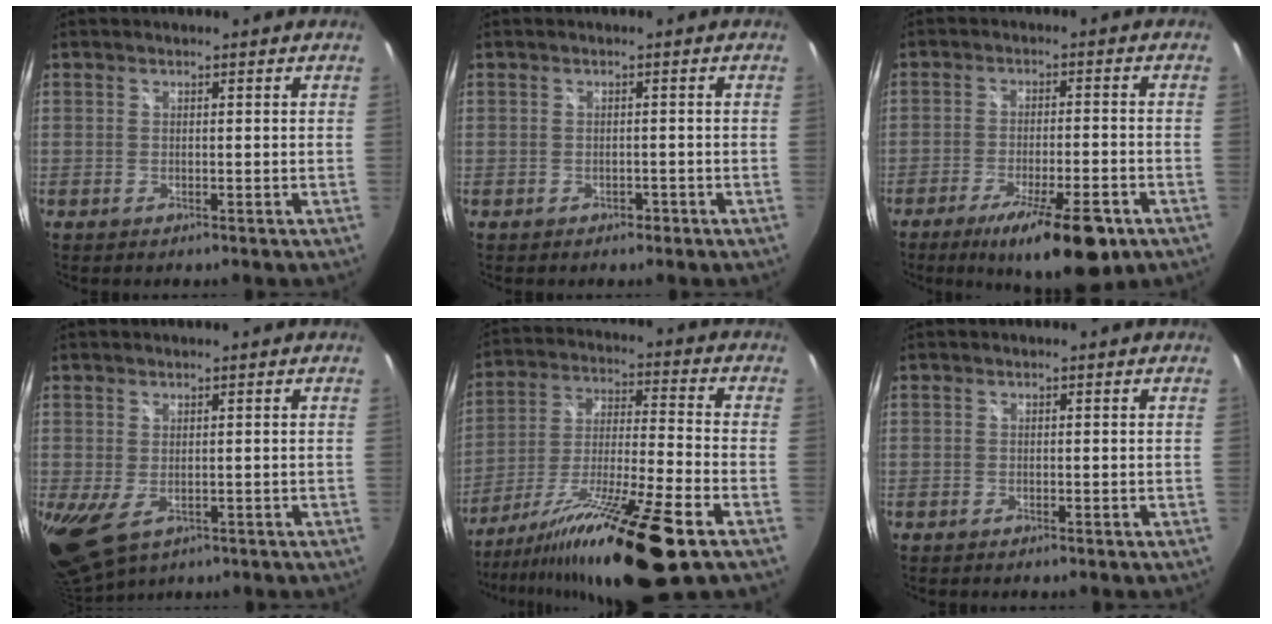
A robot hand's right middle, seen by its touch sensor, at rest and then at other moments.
{"total": 1.1, "force": [-0.7, 0.7, 0.2], "torque": [-0.004, -0.001, -0.010]}
{"total": 14.5, "force": [-9.0, 3.5, 10.8], "torque": [-0.185, -0.031, -0.136]}
{"total": 6.0, "force": [-0.8, 3.4, 4.9], "torque": [-0.089, -0.019, -0.002]}
{"total": 20.9, "force": [-13.9, 0.4, 15.6], "torque": [-0.276, -0.037, -0.238]}
{"total": 0.0}